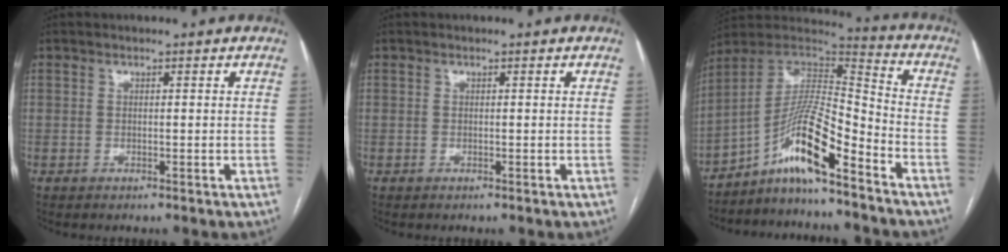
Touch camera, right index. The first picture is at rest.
{"total": 0.0}
{"total": 12.9, "force": [-8.2, 1.2, 9.9], "torque": [-0.189, 0.021, -0.148]}